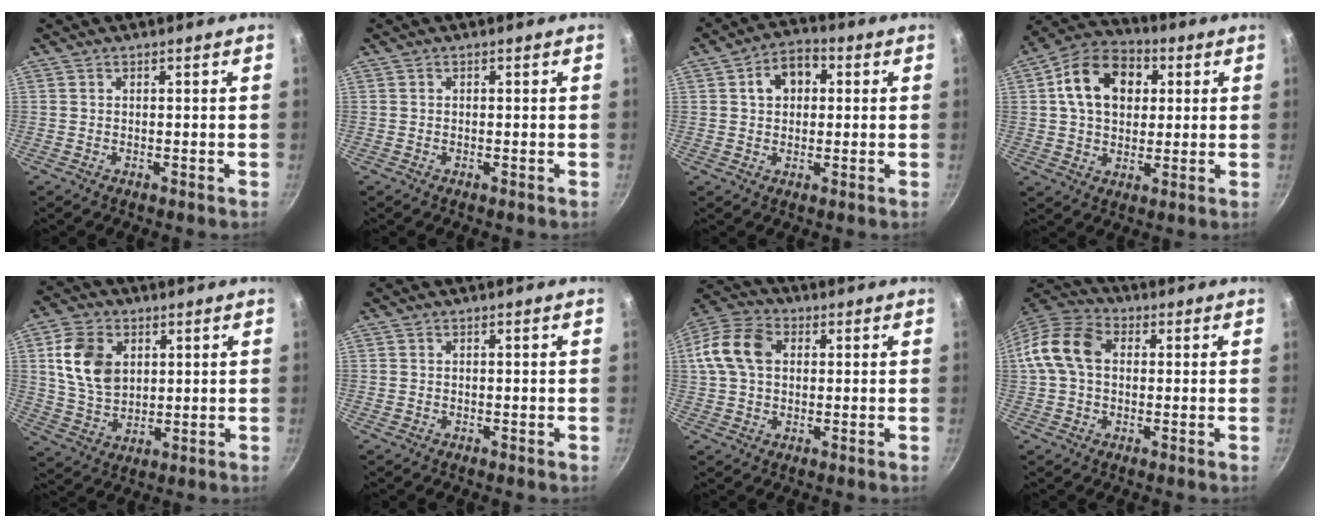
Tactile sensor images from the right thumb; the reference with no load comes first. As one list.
[{"total": 0.0}, {"total": 7.6, "force": [1.7, 5.6, 4.9], "torque": [-0.046, 0.016, 0.017]}, {"total": 14.4, "force": [3.4, 10.5, 9.3], "torque": [-0.131, 0.017, 0.042]}, {"total": 11.6, "force": [3.0, 8.4, 7.5], "torque": [-0.119, -0.012, 0.062]}, {"total": 0.0}, {"total": 11.6, "force": [2.0, 8.3, 7.8], "torque": [-0.140, 0.022, 0.021]}, {"total": 11.8, "force": [1.4, 8.5, 8.1], "torque": [-0.137, 0.027, 0.008]}]